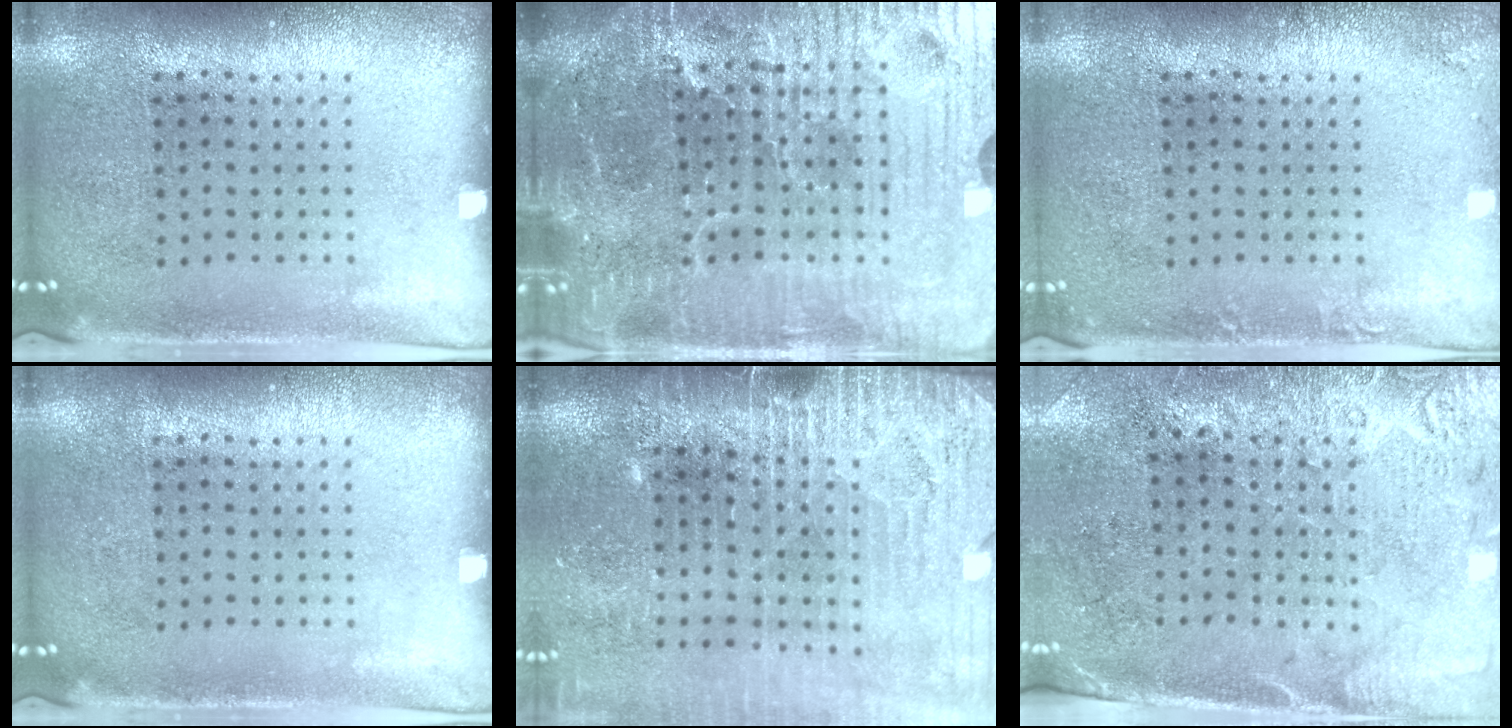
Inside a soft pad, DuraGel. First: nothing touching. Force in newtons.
{"total": 7.3, "press": 6.5, "slide": 3.2}
{"total": 1.1, "press": 1.1, "slide": 0.1}
{"total": 0.0}
{"total": 3.4, "press": 3.2, "slide": 1.2}
{"total": 2.7, "press": 2.4, "slide": 1.4}